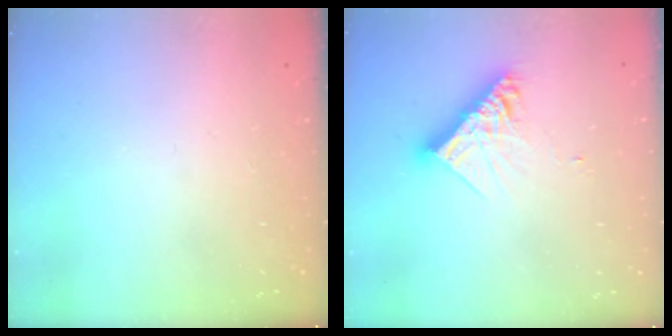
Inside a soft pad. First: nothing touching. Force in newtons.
{"total": 12.1, "press": 12.0, "slide": 1.1}